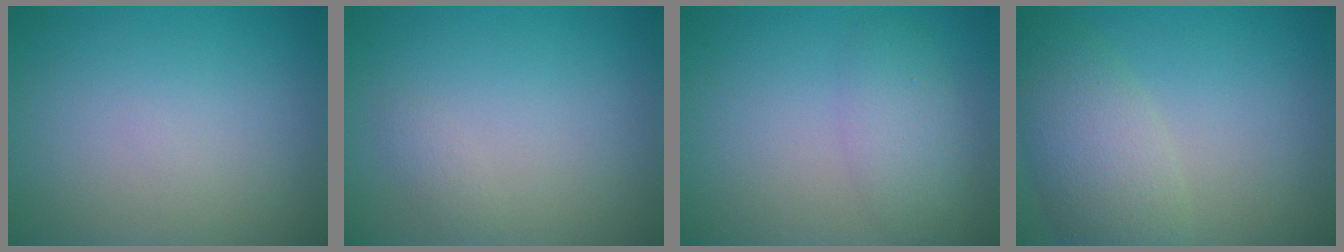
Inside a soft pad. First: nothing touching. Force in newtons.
{"total": 0.8, "press": 0.8, "slide": 0.0}
{"total": 3.0, "press": 3.0, "slide": 0.1}
{"total": 5.1, "press": 5.1, "slide": 0.3}